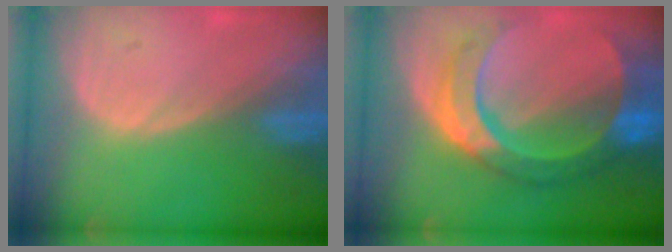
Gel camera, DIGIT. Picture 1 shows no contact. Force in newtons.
{"total": 10.4, "press": 10.4, "slide": 1.1}